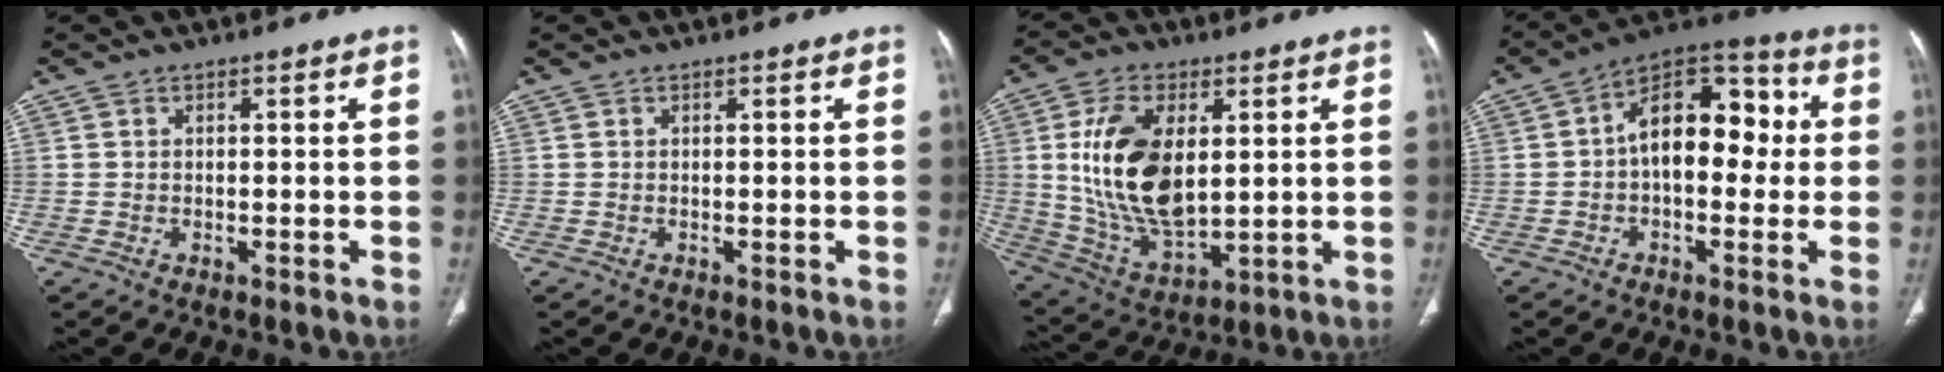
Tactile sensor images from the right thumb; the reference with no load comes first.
{"total": 0.0}
{"total": 17.4, "force": [3.0, 9.5, 14.2], "torque": [-0.259, -0.017, 0.067]}
{"total": 14.4, "force": [0.6, 8.9, 11.3], "torque": [-0.132, 0.043, -0.006]}